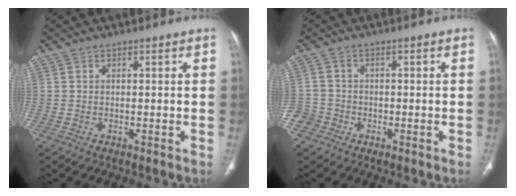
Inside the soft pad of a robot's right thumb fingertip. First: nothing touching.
{"total": 3.9, "force": [-1.9, 3.4, 0.5], "torque": [0.001, 0.017, -0.041]}